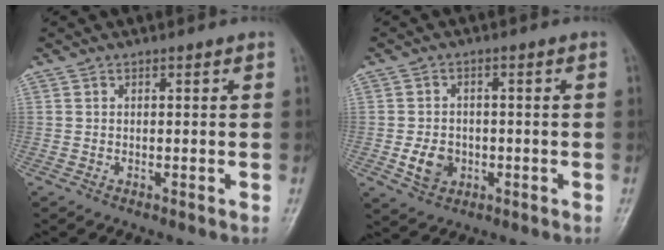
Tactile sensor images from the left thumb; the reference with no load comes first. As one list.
[{"total": 5.4, "force": [-1.3, 4.4, 2.9], "torque": [-0.038, 0.006, -0.018]}]